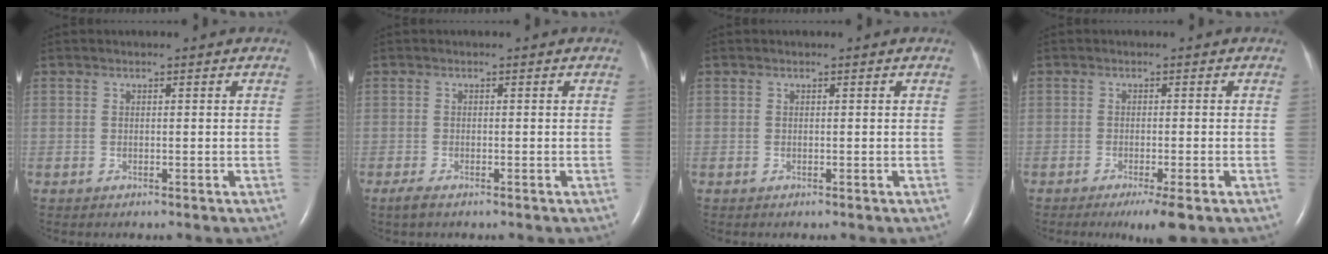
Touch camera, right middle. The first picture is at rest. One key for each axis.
{"total": 1.4, "fx": -1.0, "fy": 0.3, "fz": 1.0, "tx": -0.033, "ty": -0.006, "tz": -0.020}
{"total": 0.0}
{"total": 4.1, "fx": -2.4, "fy": 0.2, "fz": 3.2, "tx": -0.049, "ty": -0.014, "tz": -0.037}